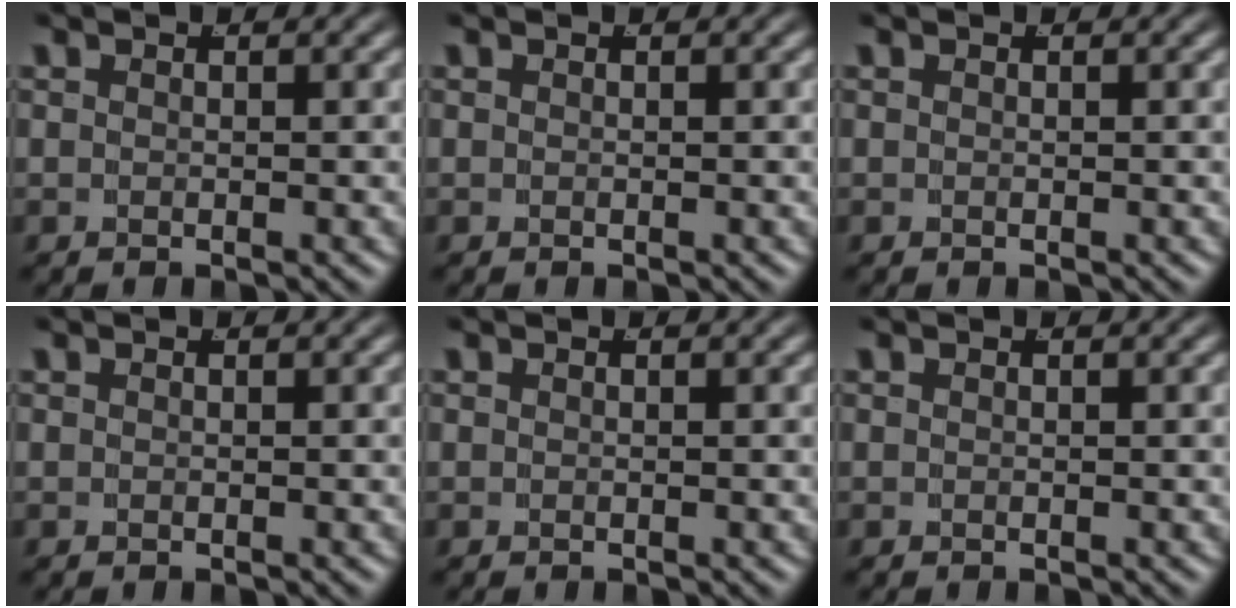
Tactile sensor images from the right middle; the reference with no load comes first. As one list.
[{"total": 0.0}, {"total": 0.0}, {"total": 0.0}, {"total": 0.0}, {"total": 0.0}]